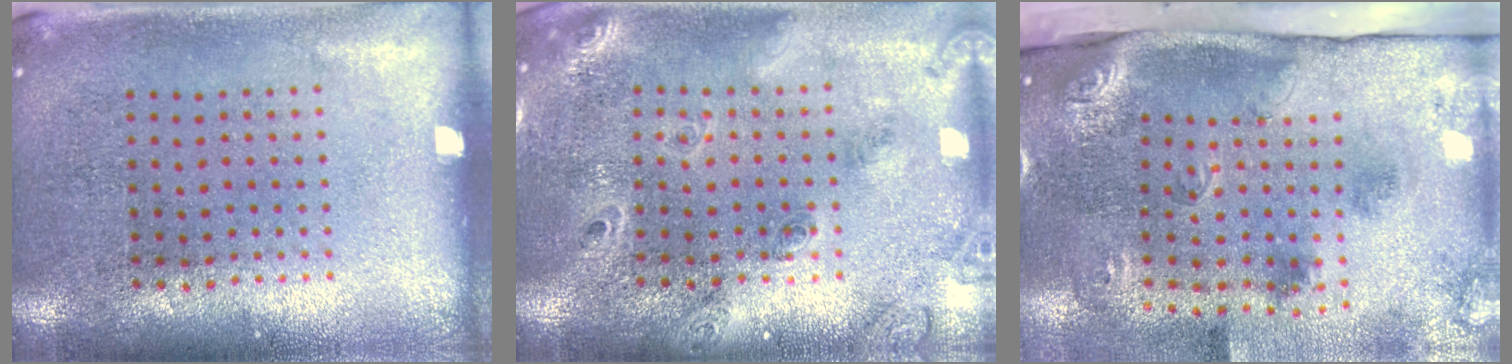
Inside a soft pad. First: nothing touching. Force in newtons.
{"total": 1.8, "press": 1.7, "slide": 0.8}
{"total": 3.5, "press": 2.2, "slide": 2.7}